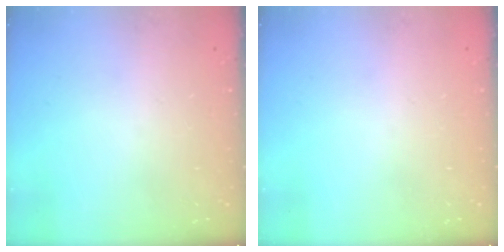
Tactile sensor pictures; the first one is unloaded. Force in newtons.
{"total": 0.0}